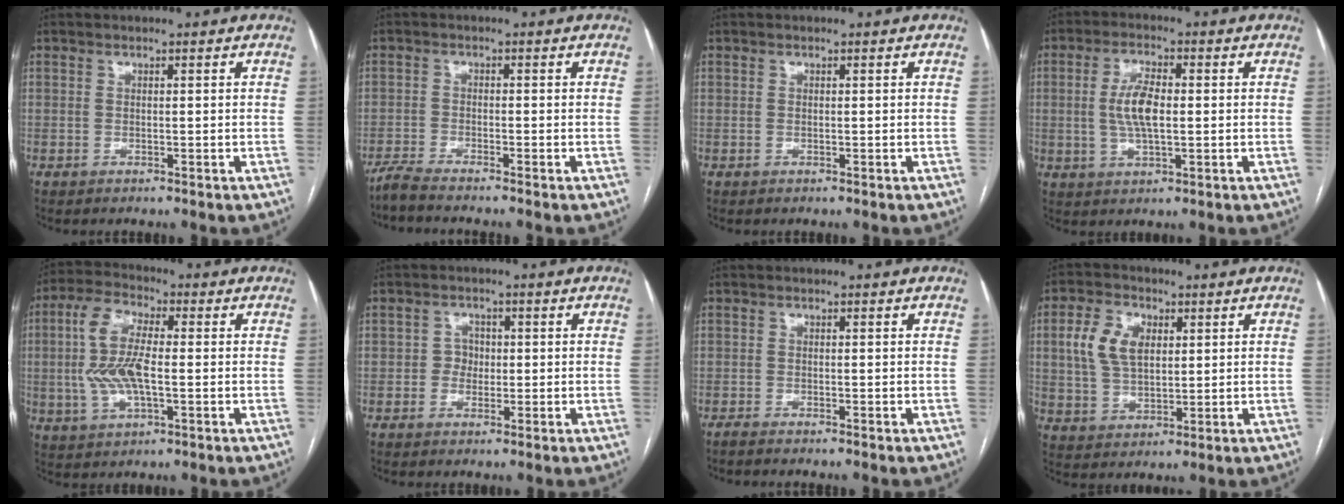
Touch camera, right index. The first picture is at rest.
{"total": 3.3, "force": [-3.0, -0.8, 1.0], "torque": [-0.026, -0.012, -0.062]}
{"total": 0.0}
{"total": 6.6, "force": [0.3, 2.2, 6.2], "torque": [-0.128, 0.008, 0.007]}
{"total": 10.1, "force": [-0.3, 3.7, 9.4], "torque": [-0.208, 0.009, -0.006]}
{"total": 2.3, "force": [-0.2, 2.1, 0.9], "torque": [-0.006, 0.008, -0.005]}
{"total": 1.5, "force": [-1.4, -0.2, 0.6], "torque": [-0.010, -0.001, -0.023]}
{"total": 8.3, "force": [2.2, 5.1, 6.1], "torque": [-0.138, 0.018, 0.048]}